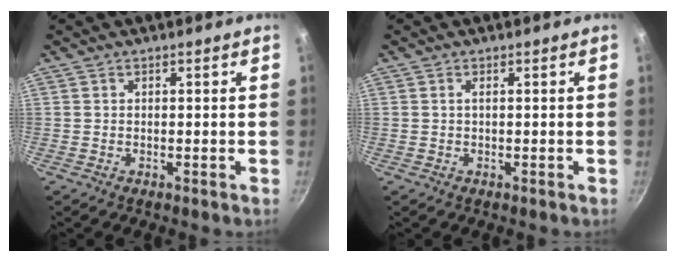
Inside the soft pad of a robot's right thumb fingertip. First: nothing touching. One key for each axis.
{"total": 0.6, "fx": 0.2, "fy": 0.2, "fz": 0.6, "tx": -0.012, "ty": 0.002, "tz": 0.002}